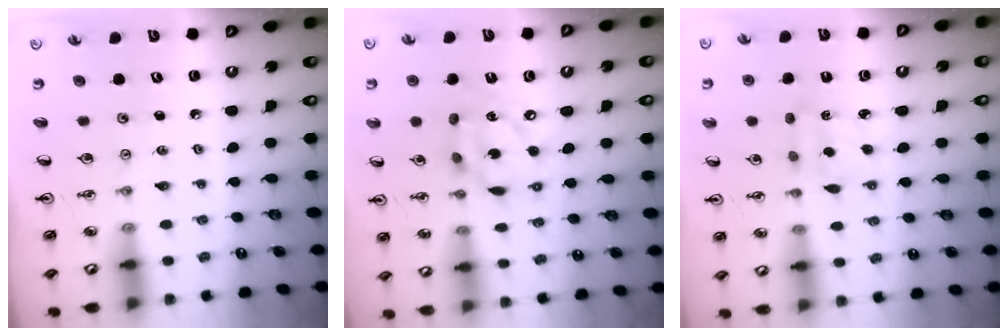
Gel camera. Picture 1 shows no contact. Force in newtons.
{"total": 12.3, "press": 12.3, "slide": 0.8}
{"total": 1.9, "press": 1.9, "slide": 0.3}